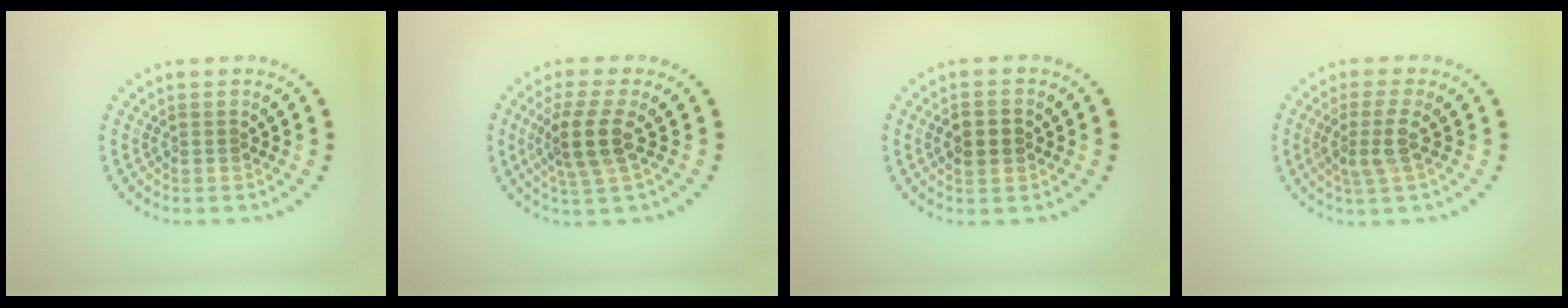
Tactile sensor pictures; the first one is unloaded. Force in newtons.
{"total": 3.7, "press": 3.0, "slide": 2.2}
{"total": 2.6, "press": 2.6, "slide": 0.1}
{"total": 2.6, "press": 2.1, "slide": 1.6}